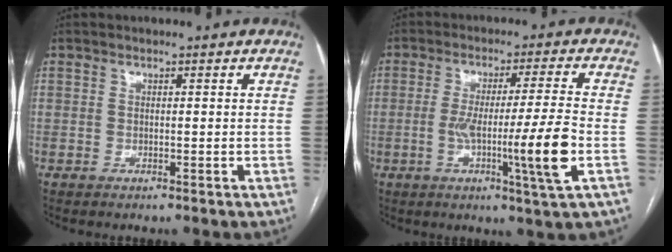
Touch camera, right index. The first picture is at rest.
{"total": 11.7, "force": [-2.8, -1.6, 11.2], "torque": [-0.195, -0.015, -0.048]}